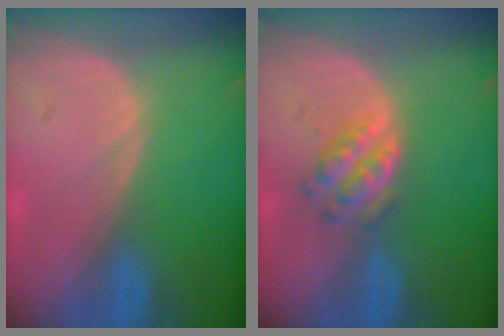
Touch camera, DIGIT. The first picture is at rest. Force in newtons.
{"total": 4.2, "press": 4.2, "slide": 0.1}